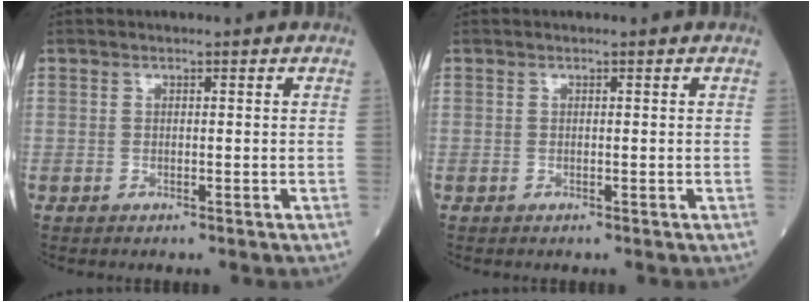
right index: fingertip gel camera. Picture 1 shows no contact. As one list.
[{"total": 0.0}]